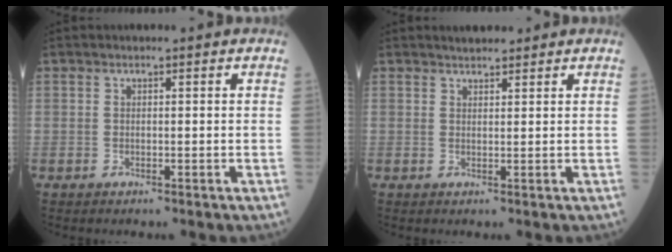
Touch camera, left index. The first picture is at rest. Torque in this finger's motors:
{"motor_torque": [0.30, -0.28, 0.05, 0.02]}